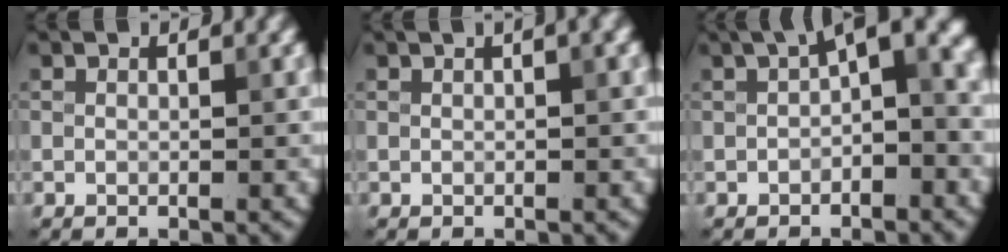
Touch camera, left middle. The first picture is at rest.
{"total": 1.9, "force": [0.6, 0.4, 1.7], "torque": [-0.021, 0.009, 0.004]}
{"total": 5.9, "force": [0.8, 2.6, 5.3], "torque": [-0.059, 0.019, 0.002]}